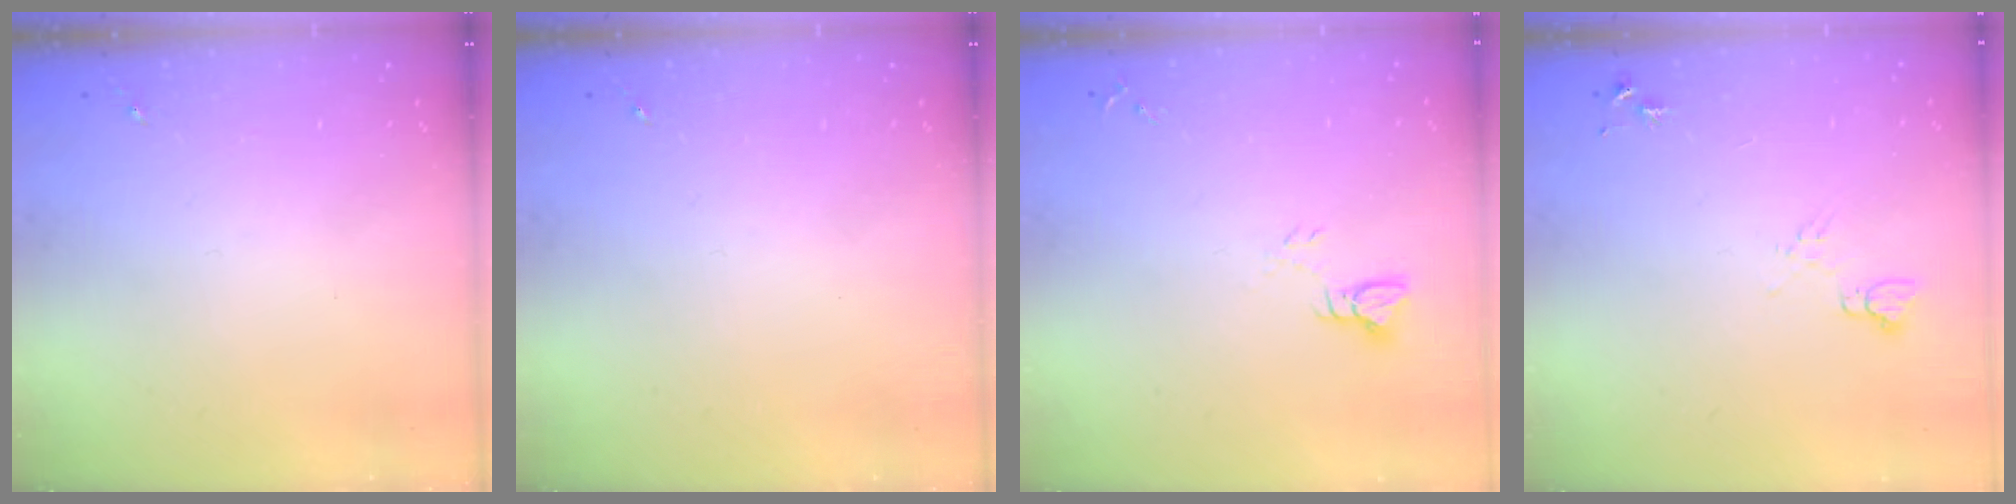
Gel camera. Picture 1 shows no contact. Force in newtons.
{"total": 0.0}
{"total": 3.5, "press": 3.5, "slide": 0.2}
{"total": 6.6, "press": 6.6, "slide": 0.8}